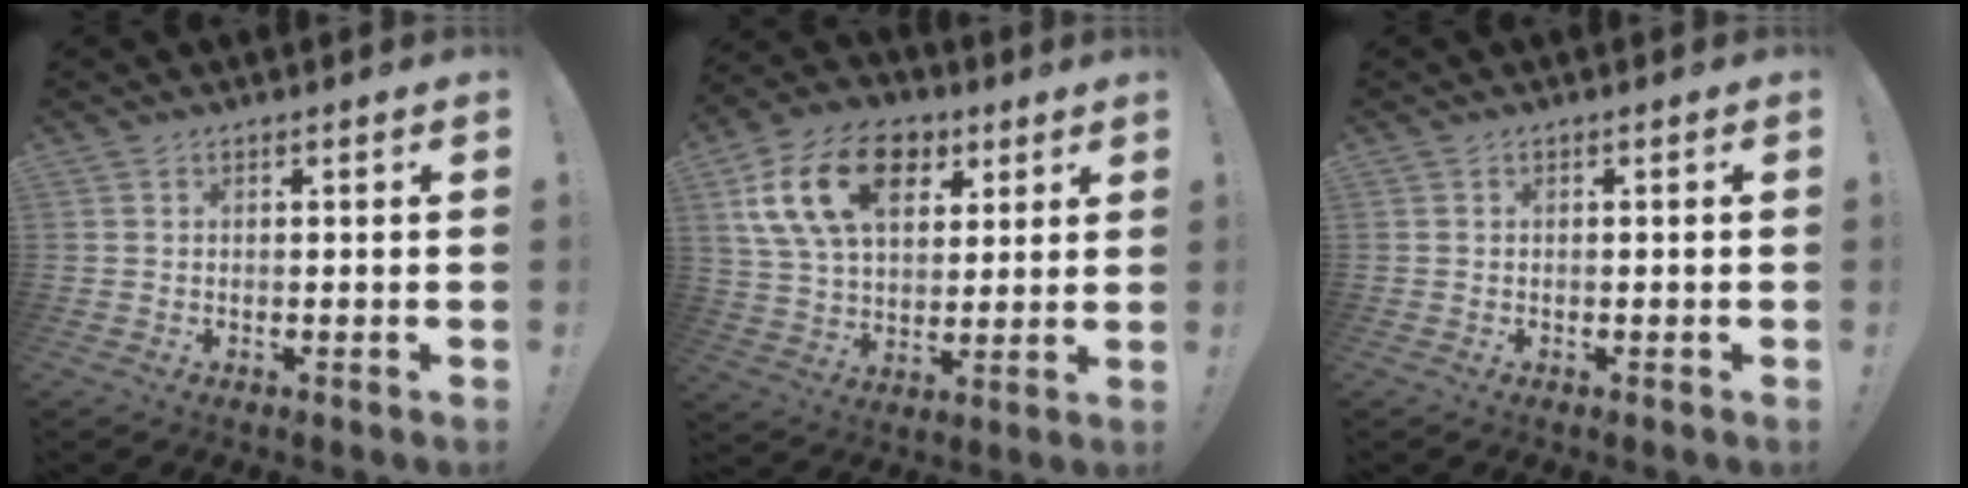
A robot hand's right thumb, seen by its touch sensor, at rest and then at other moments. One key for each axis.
{"total": 19.9, "fx": 8.3, "fy": 13.0, "fz": 12.6, "tx": -0.215, "ty": -0.028, "tz": 0.153}
{"total": 0.0}